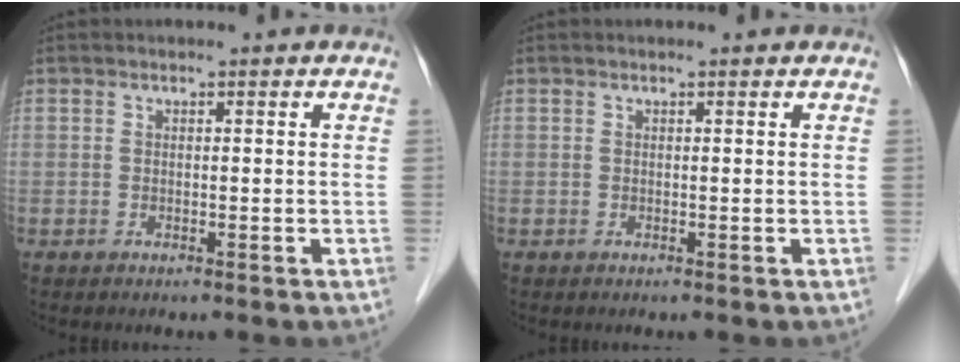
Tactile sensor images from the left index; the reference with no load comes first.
{"total": 0.0}